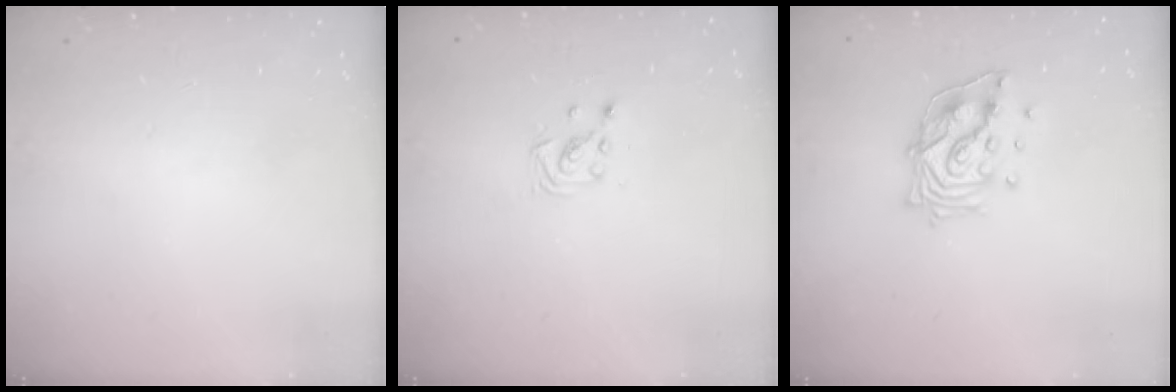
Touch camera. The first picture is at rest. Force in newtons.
{"total": 3.6, "press": 3.6, "slide": 0.3}
{"total": 14.1, "press": 14.0, "slide": 1.8}